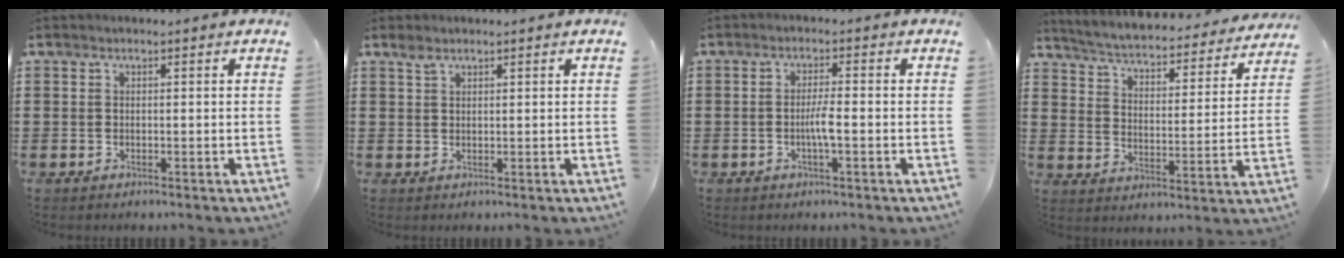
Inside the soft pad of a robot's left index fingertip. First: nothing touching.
{"total": 1.3, "force": [1.0, 0.5, 0.6], "torque": [-0.016, 0.002, 0.019]}
{"total": 3.2, "force": [-0.8, 0.3, 3.0], "torque": [-0.063, -0.003, -0.018]}
{"total": 3.8, "force": [3.7, -0.3, 0.9], "torque": [-0.039, -0.036, 0.053]}